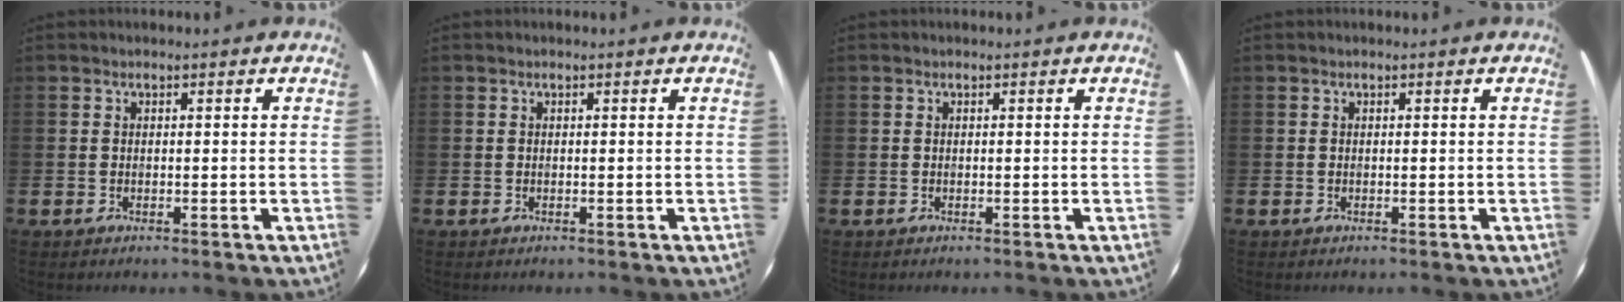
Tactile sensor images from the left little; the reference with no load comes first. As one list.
[{"total": 0.0}, {"total": 0.0}, {"total": 0.0}]